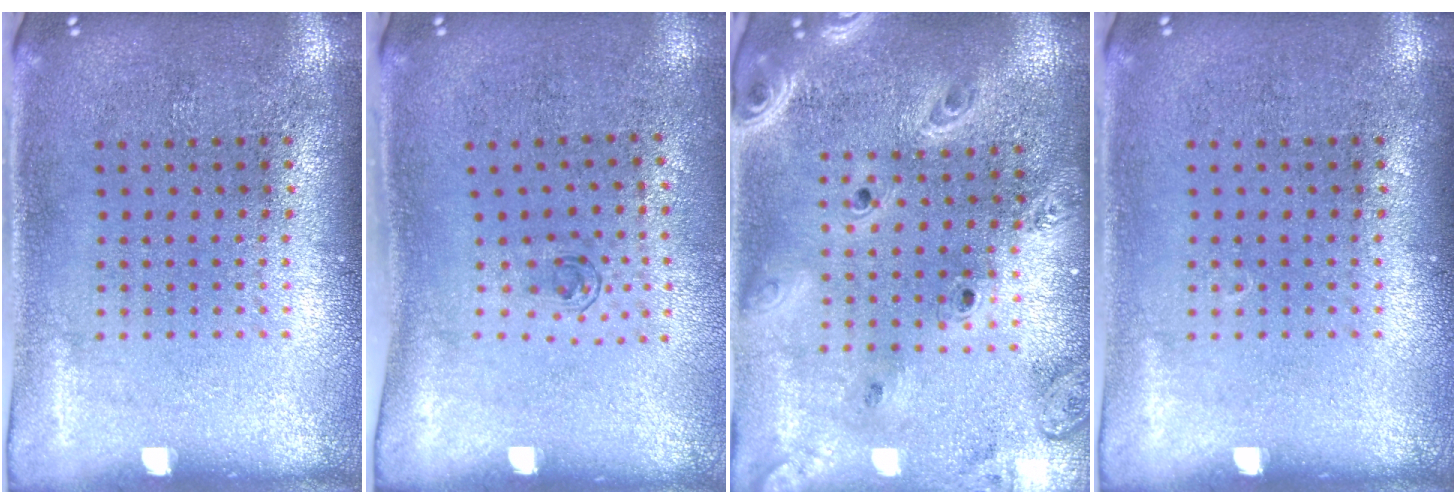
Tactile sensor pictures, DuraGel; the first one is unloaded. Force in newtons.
{"total": 0.7, "press": 0.2, "slide": 0.6}
{"total": 3.0, "press": 2.5, "slide": 1.6}
{"total": 0.0}